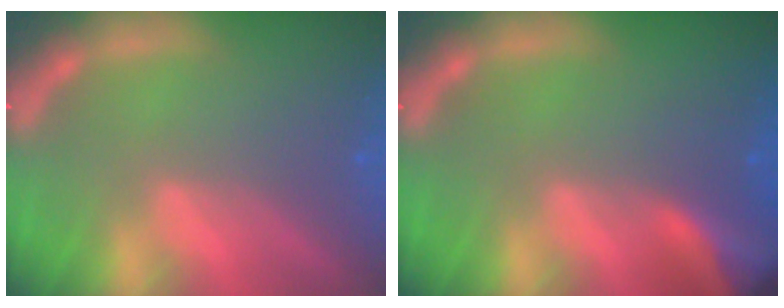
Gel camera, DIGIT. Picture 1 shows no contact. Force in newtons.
{"total": 6.9}